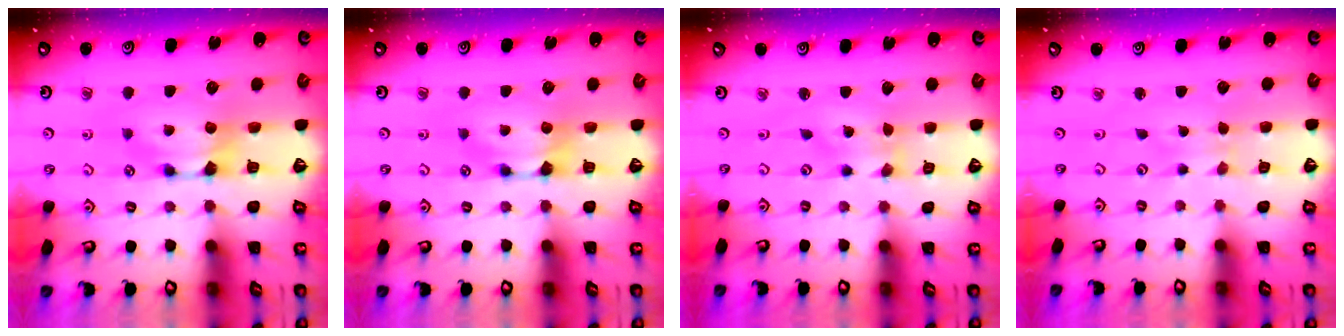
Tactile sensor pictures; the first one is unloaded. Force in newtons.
{"total": 0.0}
{"total": 2.9, "press": 2.8, "slide": 1.0}
{"total": 3.1, "press": 3.1, "slide": 0.1}